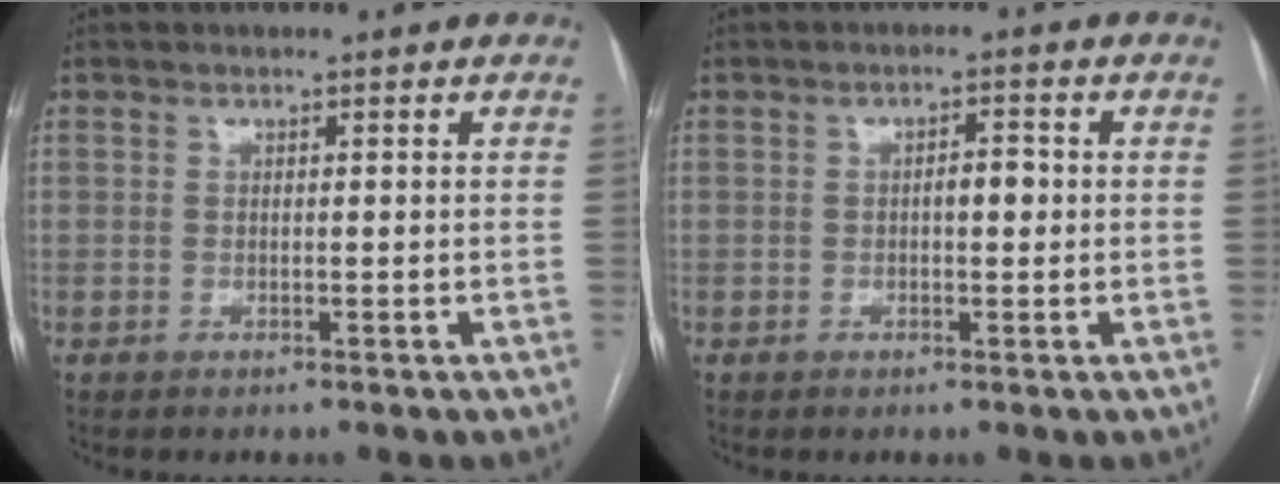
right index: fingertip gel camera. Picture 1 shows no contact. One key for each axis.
{"total": 2.5, "fx": -0.1, "fy": 1.0, "fz": 2.3, "tx": -0.033, "ty": 0.007, "tz": -0.002}